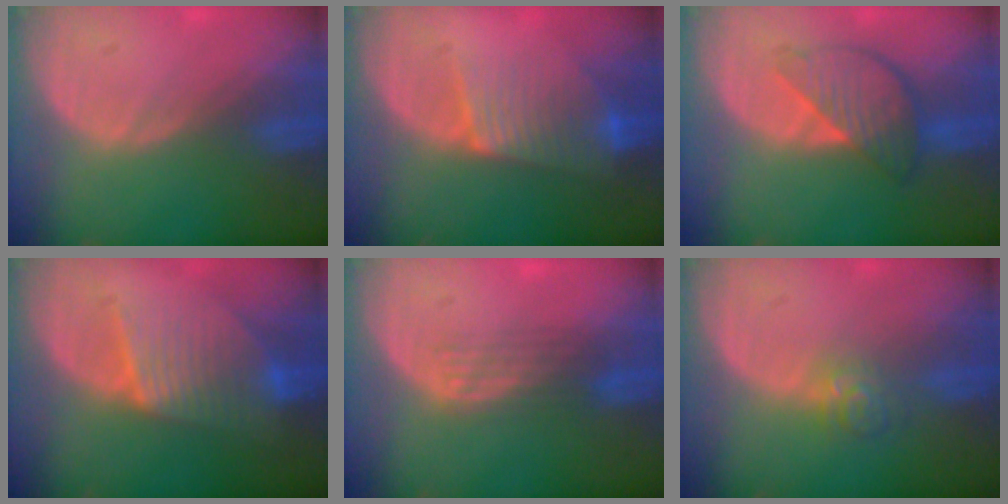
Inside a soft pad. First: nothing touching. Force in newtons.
{"total": 7.3, "press": 6.4, "slide": 3.4}
{"total": 6.3, "press": 6.2, "slide": 0.4}
{"total": 7.2, "press": 7.2, "slide": 0.3}
{"total": 2.9, "press": 2.7, "slide": 1.2}
{"total": 3.6, "press": 3.4, "slide": 1.2}